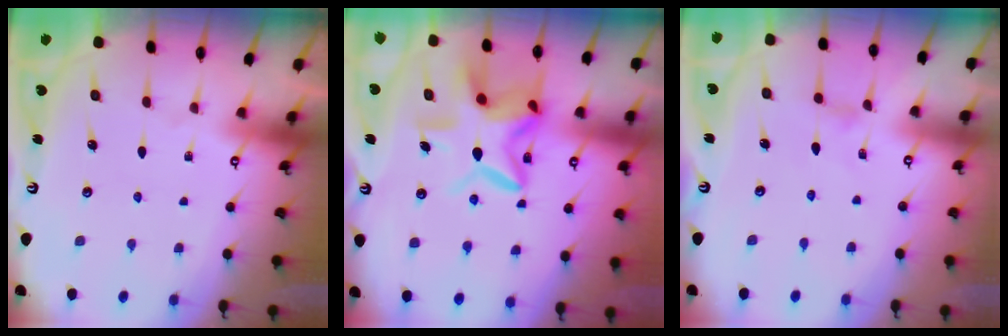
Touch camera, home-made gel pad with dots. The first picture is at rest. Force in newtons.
{"total": 12.8, "press": 12.7, "slide": 1.8}
{"total": 0.0}